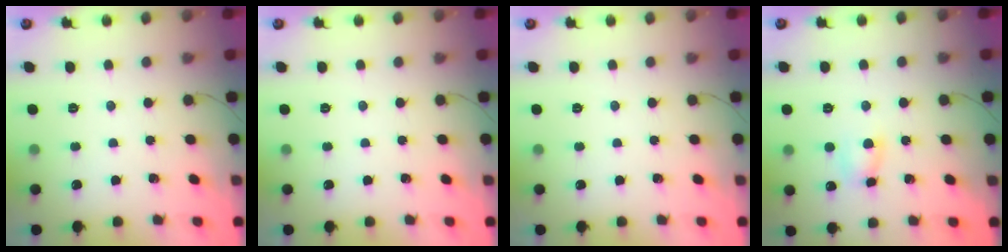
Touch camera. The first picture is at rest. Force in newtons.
{"total": 0.0}
{"total": 0.0}
{"total": 4.9, "press": 4.8, "slide": 0.6}